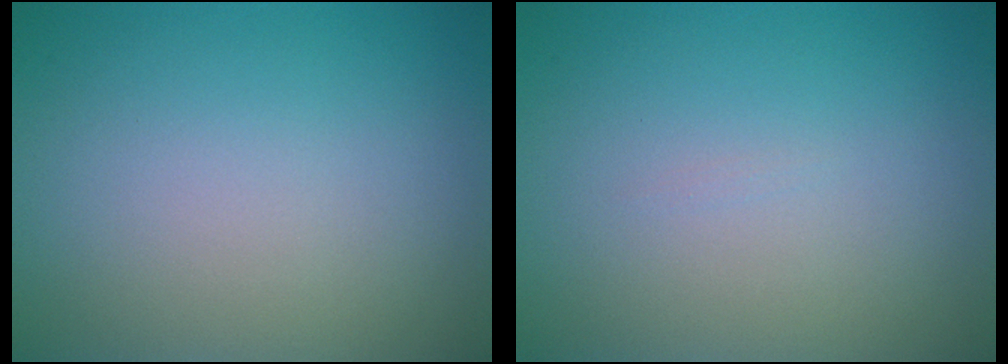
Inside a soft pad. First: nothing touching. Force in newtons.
{"total": 0.0}